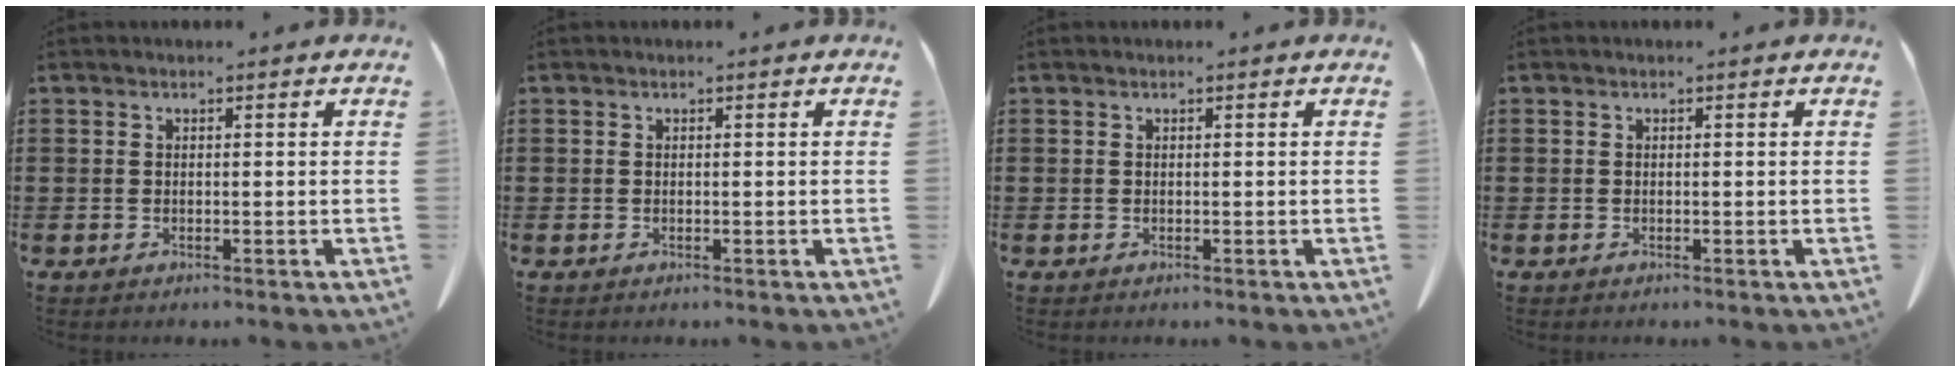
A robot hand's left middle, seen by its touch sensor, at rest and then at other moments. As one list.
[{"total": 0.0}, {"total": 0.0}, {"total": 0.0}]